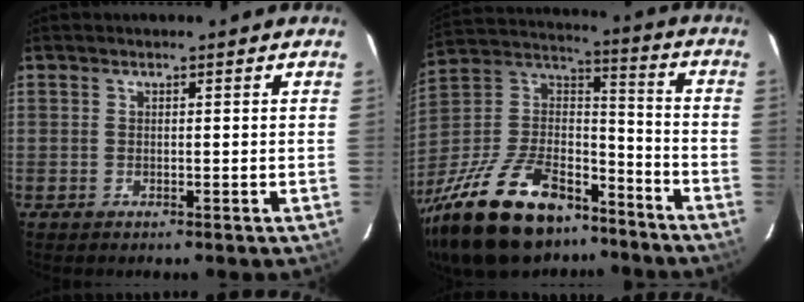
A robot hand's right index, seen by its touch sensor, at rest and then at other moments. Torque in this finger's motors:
{"motor_torque": [1.18, -0.96, 1.06, 0.21]}